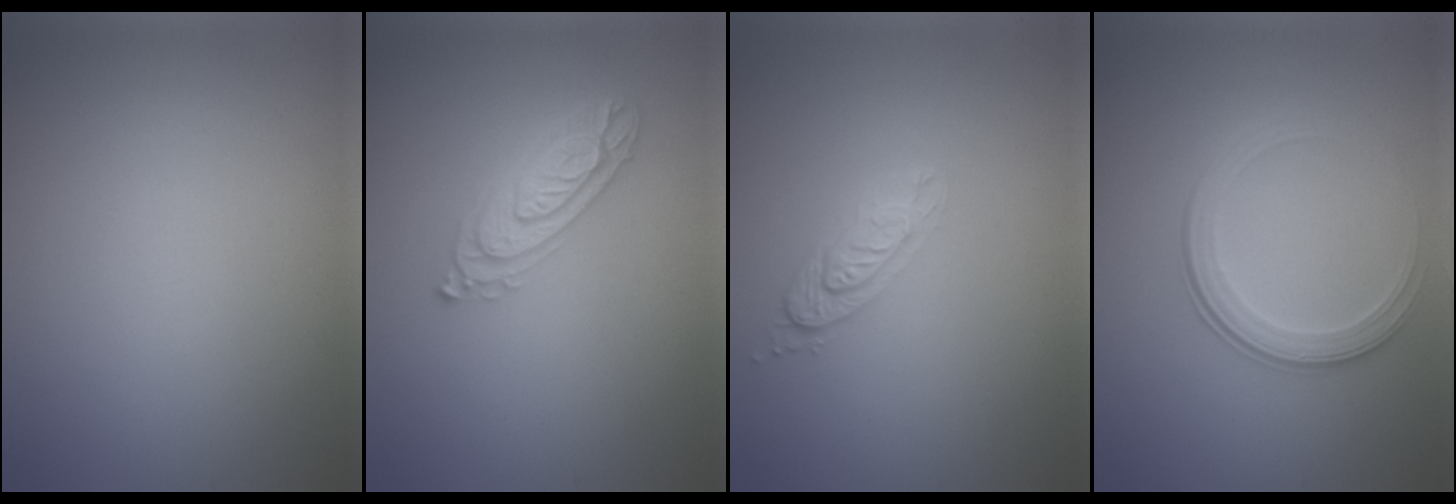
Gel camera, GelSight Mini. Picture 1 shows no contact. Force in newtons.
{"total": 3.0, "press": 2.9, "slide": 0.7}
{"total": 2.1, "press": 1.8, "slide": 1.1}
{"total": 2.5, "press": 1.9, "slide": 1.7}